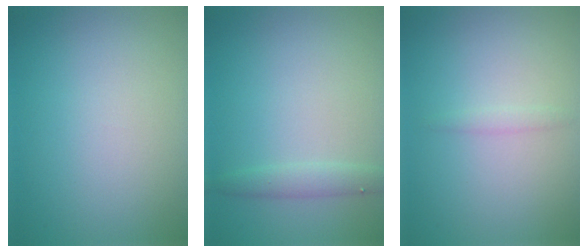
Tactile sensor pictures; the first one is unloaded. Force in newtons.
{"total": 1.6, "press": 1.6, "slide": 0.0}
{"total": 0.8, "press": 0.8, "slide": 0.0}